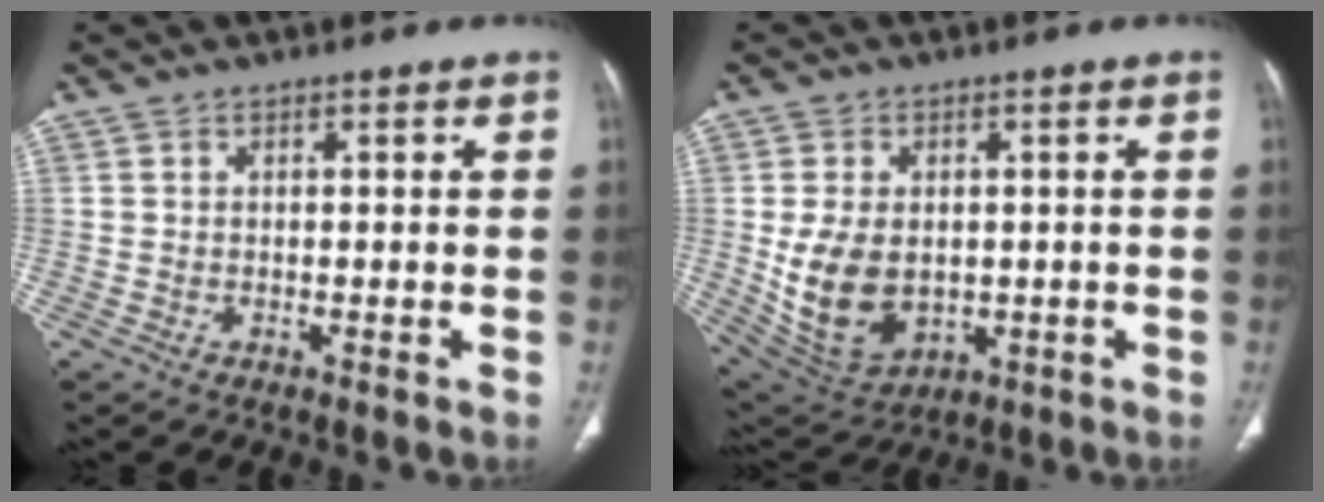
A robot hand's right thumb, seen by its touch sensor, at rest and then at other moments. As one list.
[{"total": 12.6, "force": [-0.7, 8.9, 9.0], "torque": [-0.148, -0.004, 0.015]}]